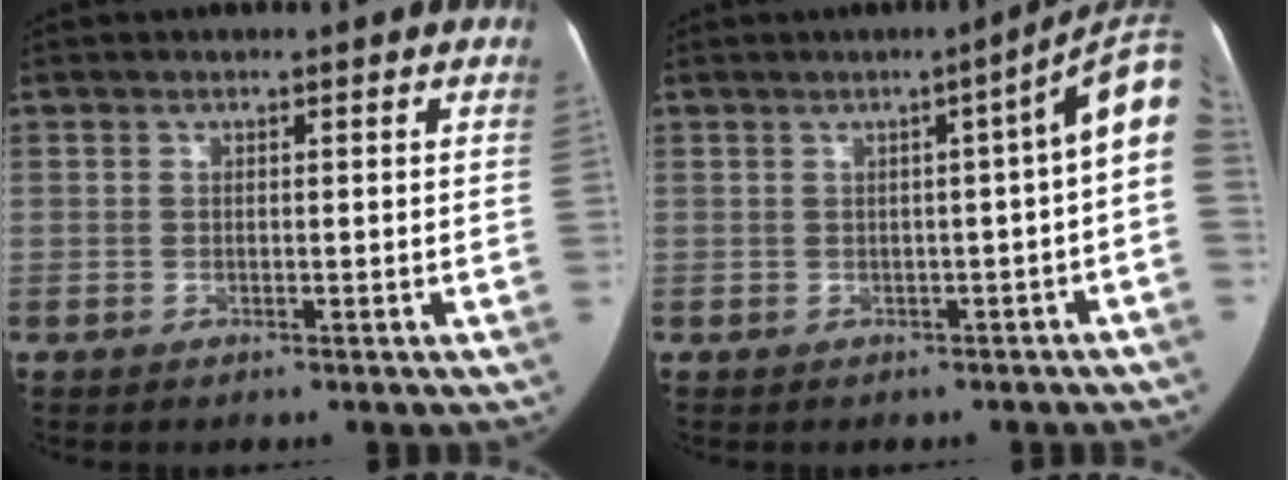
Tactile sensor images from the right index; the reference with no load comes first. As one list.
[{"total": 7.0, "force": [1.9, 0.1, 6.8], "torque": [-0.069, 0.027, 0.006]}]